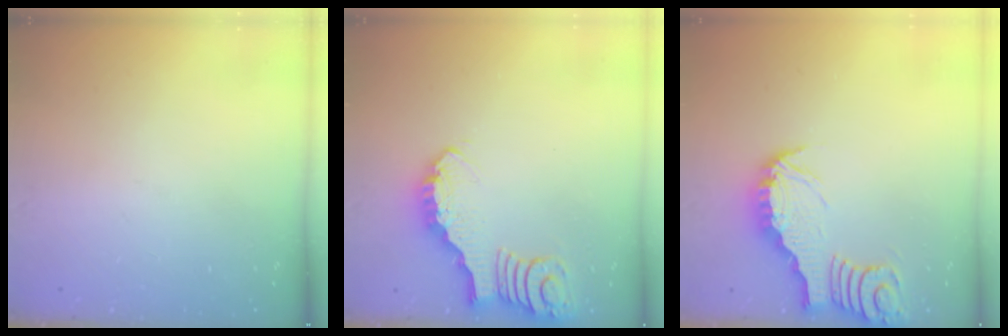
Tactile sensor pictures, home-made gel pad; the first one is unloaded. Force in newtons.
{"total": 3.2, "press": 3.2, "slide": 0.3}
{"total": 3.2, "press": 3.2, "slide": 0.4}